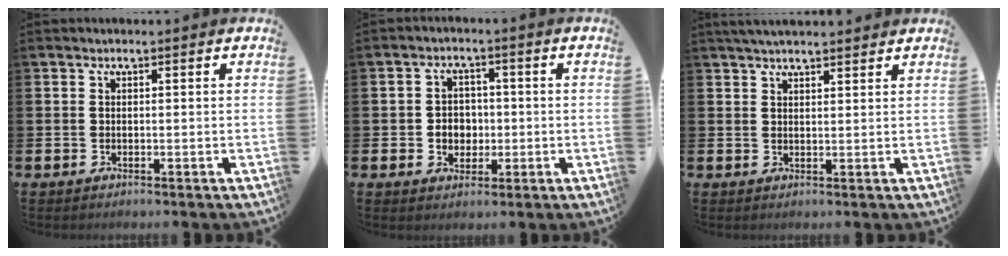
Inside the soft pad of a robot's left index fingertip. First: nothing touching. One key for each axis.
{"total": 3.4, "fx": -0.2, "fy": 3.1, "fz": 1.3, "tx": -0.020, "ty": 0.001, "tz": -0.012}
{"total": 3.1, "fx": 3.0, "fy": 0.5, "fz": 0.9, "tx": -0.024, "ty": -0.004, "tz": 0.055}